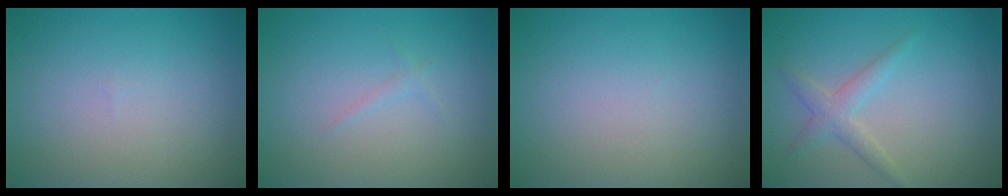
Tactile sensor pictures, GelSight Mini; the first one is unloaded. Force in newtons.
{"total": 0.6, "press": 0.6, "slide": 0.1}
{"total": 0.0}
{"total": 2.1, "press": 2.1, "slide": 0.1}